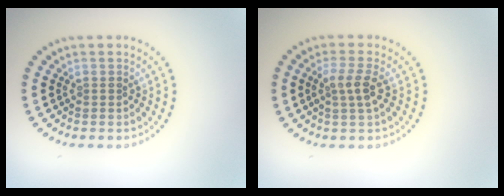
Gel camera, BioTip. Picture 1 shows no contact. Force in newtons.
{"total": 2.4, "press": 2.1, "slide": 1.0}